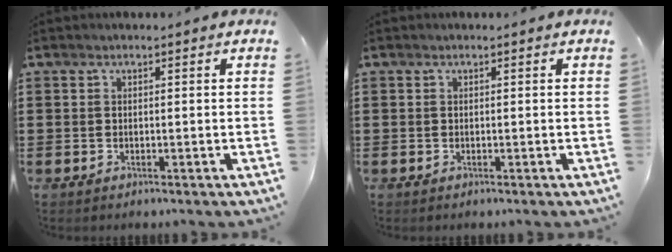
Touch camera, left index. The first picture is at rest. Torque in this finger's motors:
{"motor_torque": [0.00, 0.00, 0.00, 0.00]}